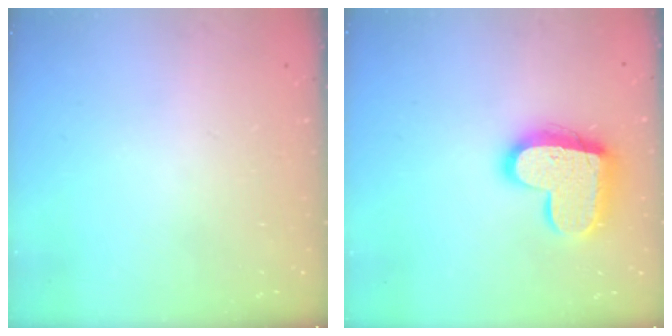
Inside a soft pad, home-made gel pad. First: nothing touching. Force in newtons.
{"total": 17.6, "press": 17.5, "slide": 1.3}